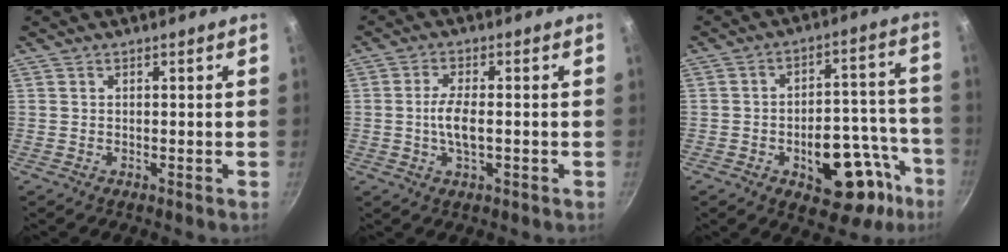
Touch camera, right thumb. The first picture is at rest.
{"total": 5.3, "force": [-0.6, 2.0, 4.9], "torque": [-0.096, 0.006, -0.015]}
{"total": 19.1, "force": [-8.4, 10.7, 13.5], "torque": [-0.102, 0.057, -0.105]}